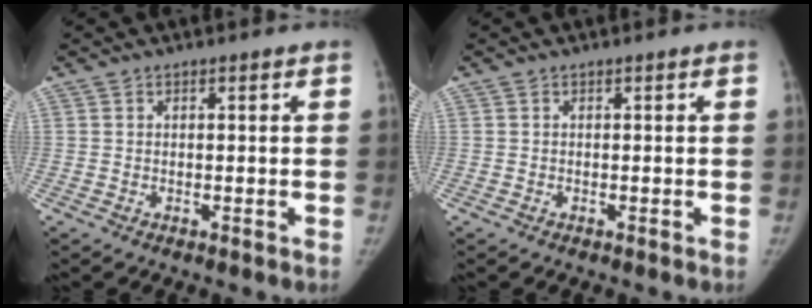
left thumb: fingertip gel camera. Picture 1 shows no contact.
{"total": 0.0}